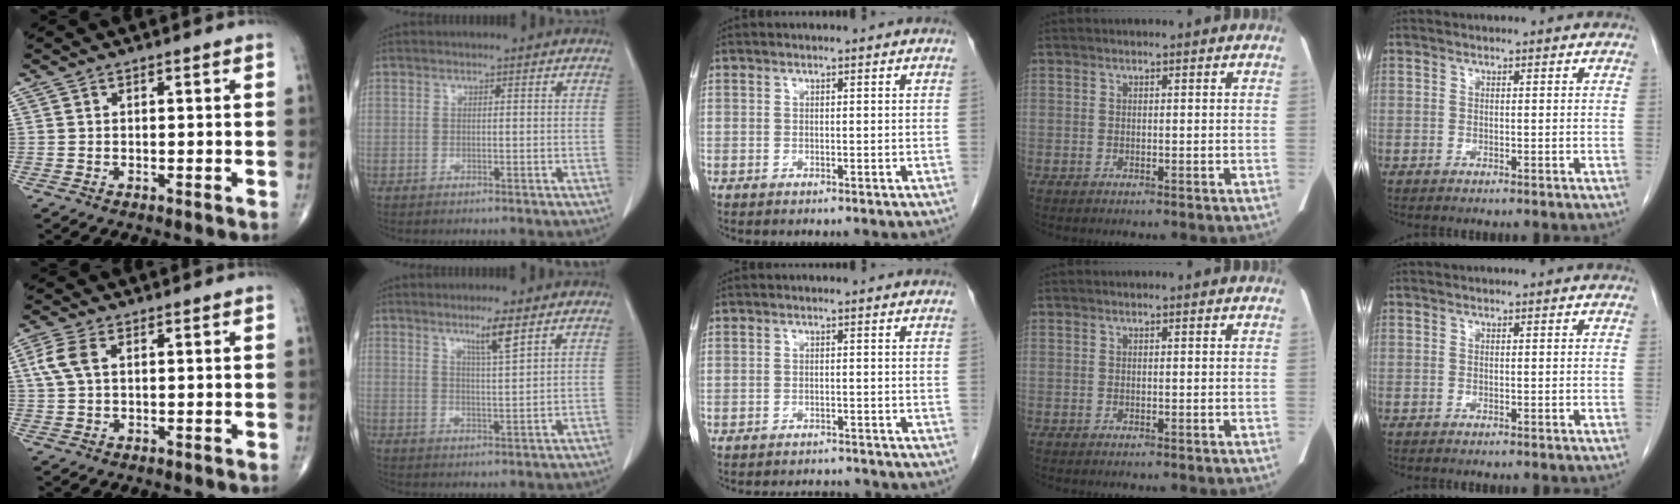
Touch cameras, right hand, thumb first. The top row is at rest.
{"thumb": {"total": 4.9, "force": [1.3, 2.7, 3.8], "torque": [-0.101, 0.014, 0.025]}, "index": {"total": 4.3, "force": [2.7, -0.3, 3.2], "torque": [-0.060, -0.007, 0.051]}, "middle": {"total": 5.6, "force": [-5.4, 1.0, 0.6], "torque": [-0.009, 0.001, -0.070]}}